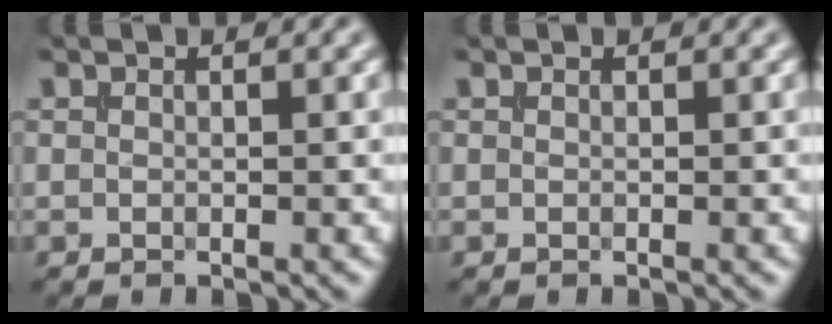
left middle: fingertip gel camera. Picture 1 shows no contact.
{"total": 0.0}